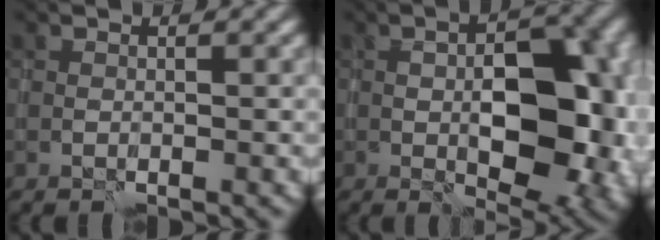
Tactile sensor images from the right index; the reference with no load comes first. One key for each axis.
{"total": 11.2, "fx": -0.7, "fy": 6.0, "fz": 9.5, "tx": -0.140, "ty": -0.004, "tz": -0.001}